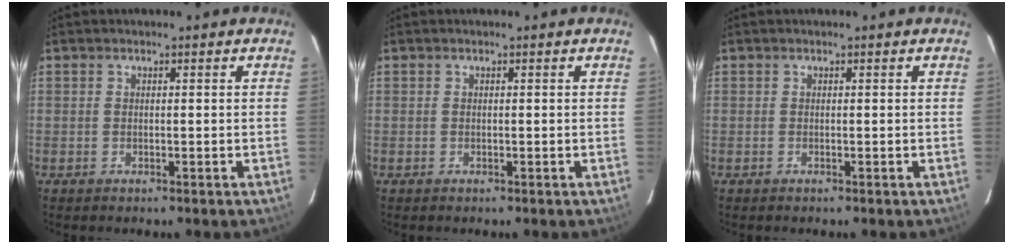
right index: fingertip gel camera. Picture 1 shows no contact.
{"total": 0.0}
{"total": 0.0}